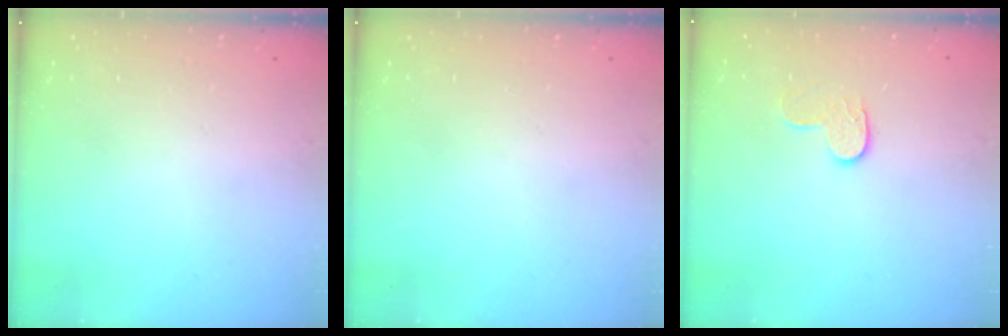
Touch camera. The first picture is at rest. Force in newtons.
{"total": 0.0}
{"total": 7.3, "press": 7.3, "slide": 0.2}